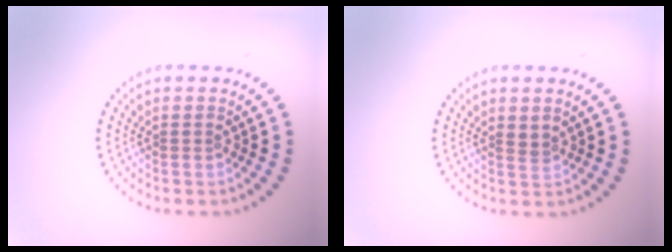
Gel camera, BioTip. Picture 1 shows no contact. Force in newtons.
{"total": 0.7, "press": 0.5, "slide": 0.5}